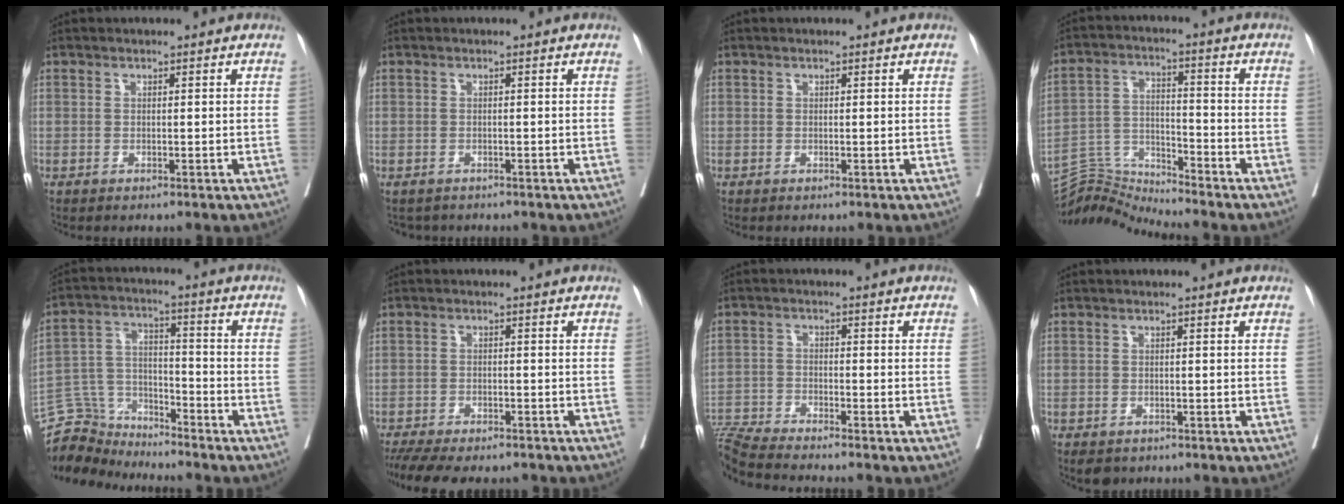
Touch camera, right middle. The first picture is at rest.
{"total": 2.2, "force": [-1.8, 1.2, -0.1], "torque": [-0.004, -0.003, -0.031]}
{"total": 0.0}
{"total": 7.5, "force": [-7.2, -1.6, -1.1], "torque": [0.004, 0.022, -0.133]}
{"total": 9.0, "force": [-8.6, 2.3, -0.7], "torque": [0.003, 0.031, -0.167]}
{"total": 12.1, "force": [-10.3, 3.4, 5.2], "torque": [-0.097, -0.004, -0.147]}
{"total": 10.1, "force": [-9.5, -1.4, 3.0], "torque": [-0.058, -0.011, -0.170]}
{"total": 3.7, "force": [-2.8, 2.1, 1.2], "torque": [-0.020, -0.004, -0.035]}